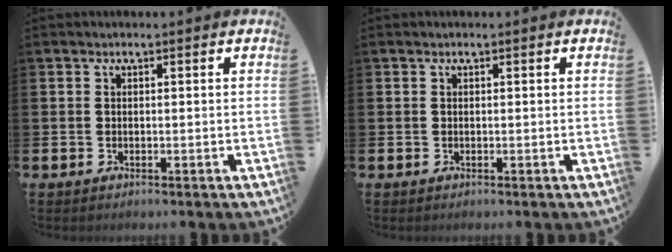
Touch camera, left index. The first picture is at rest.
{"total": 0.0}